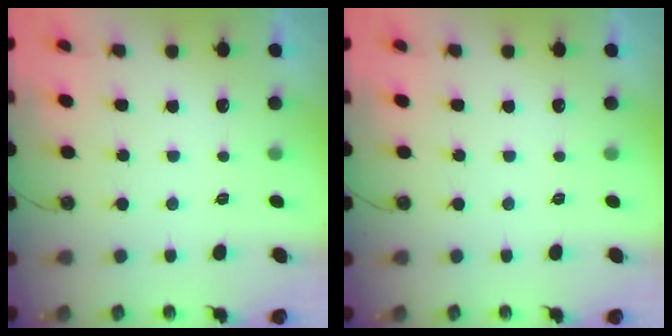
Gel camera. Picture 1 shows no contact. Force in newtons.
{"total": 0.0}